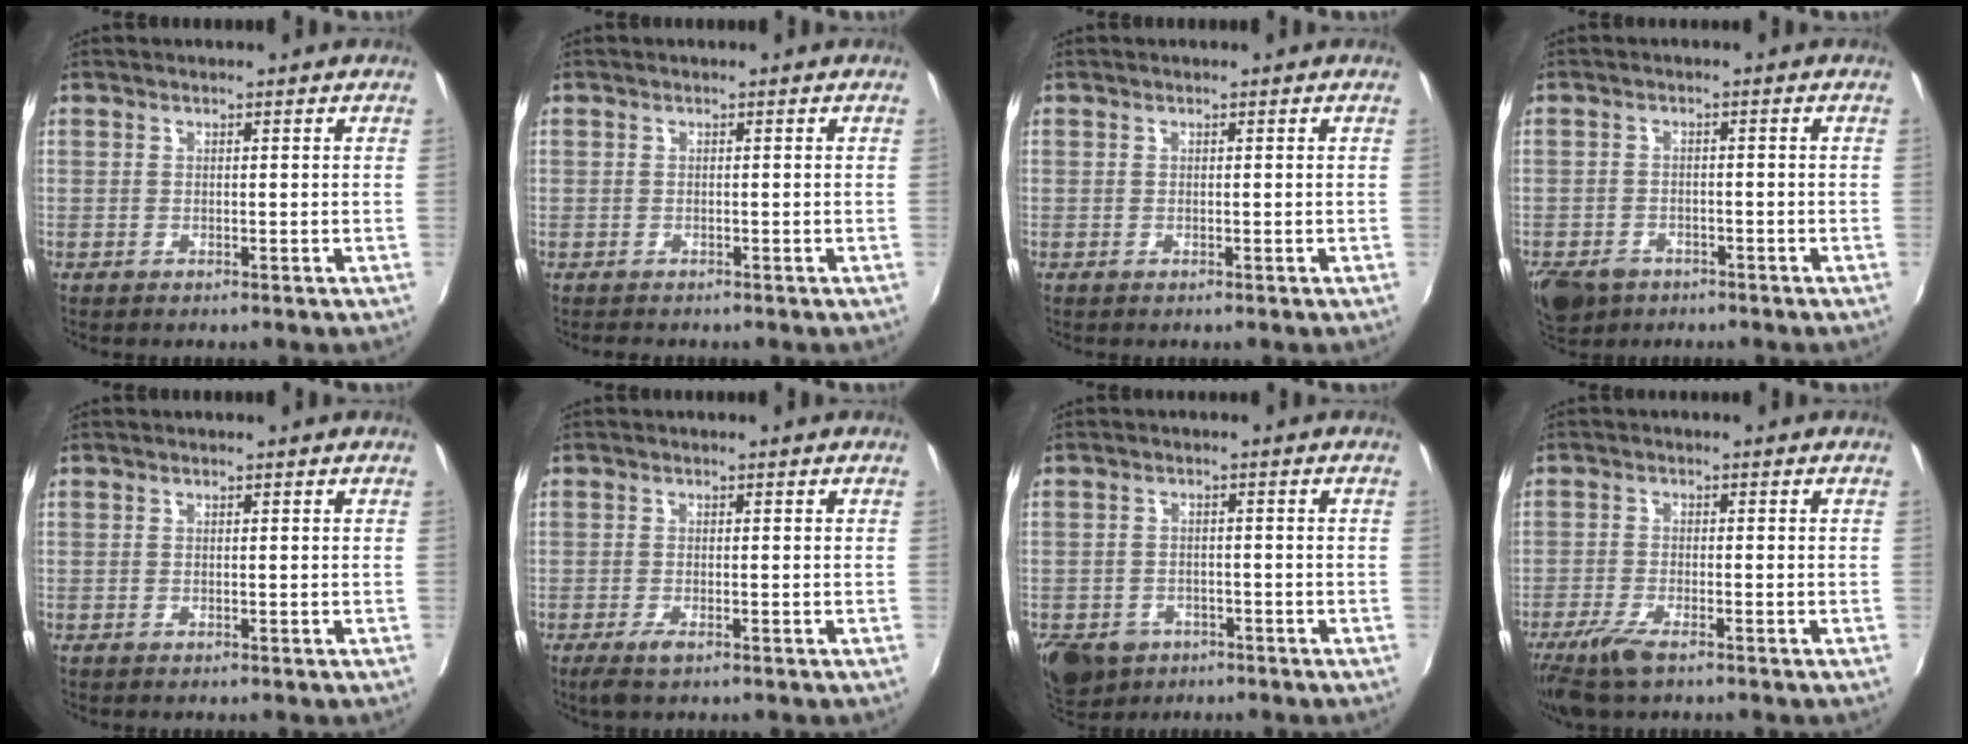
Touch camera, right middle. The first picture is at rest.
{"total": 1.5, "force": [-1.0, 1.1, 0.0], "torque": [-0.005, 0.001, -0.017]}
{"total": 0.0}
{"total": 7.4, "force": [-4.7, 4.7, 3.2], "torque": [-0.084, -0.013, -0.077]}
{"total": 0.0}
{"total": 2.6, "force": [-1.7, 0.6, 1.9], "torque": [-0.042, -0.009, -0.031]}
{"total": 9.4, "force": [-5.4, 6.6, 3.9], "torque": [-0.104, -0.012, -0.082]}
{"total": 6.3, "force": [-4.5, 1.5, 4.2], "torque": [-0.107, -0.019, -0.089]}